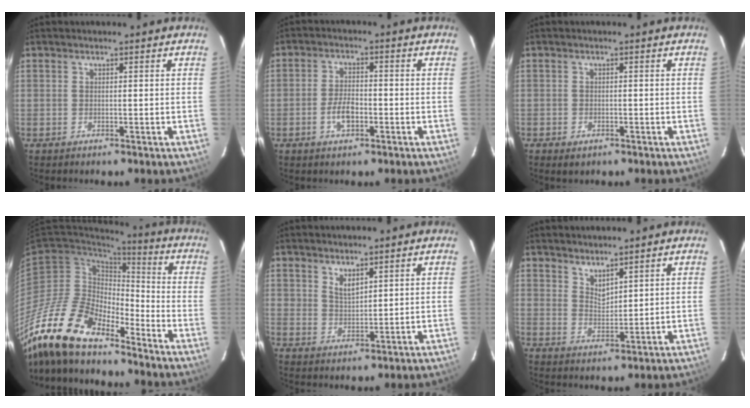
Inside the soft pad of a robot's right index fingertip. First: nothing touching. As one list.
[{"total": 4.9, "force": [-2.0, 2.5, 3.7], "torque": [-0.076, 0.006, -0.034]}, {"total": 2.2, "force": [-1.3, 1.6, 0.9], "torque": [-0.018, -0.004, -0.018]}, {"total": 19.7, "force": [-15.9, 6.2, 10.0], "torque": [-0.198, -0.035, -0.303]}, {"total": 3.0, "force": [2.4, 1.2, 1.3], "torque": [-0.020, -0.001, 0.046]}, {"total": 3.6, "force": [3.2, 1.1, 1.3], "torque": [-0.019, -0.006, 0.056]}]